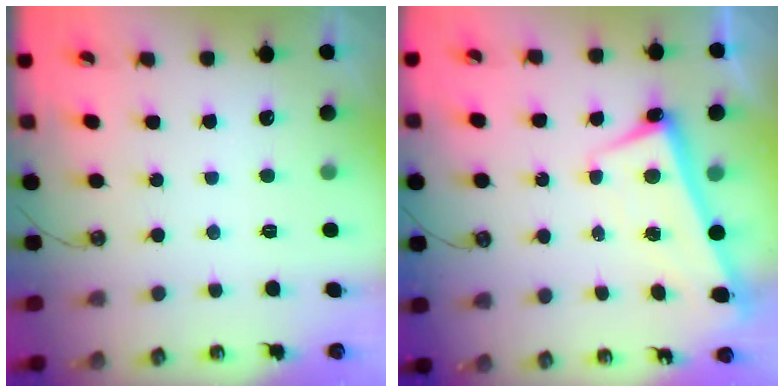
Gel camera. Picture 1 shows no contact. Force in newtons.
{"total": 2.6, "press": 2.5, "slide": 0.6}